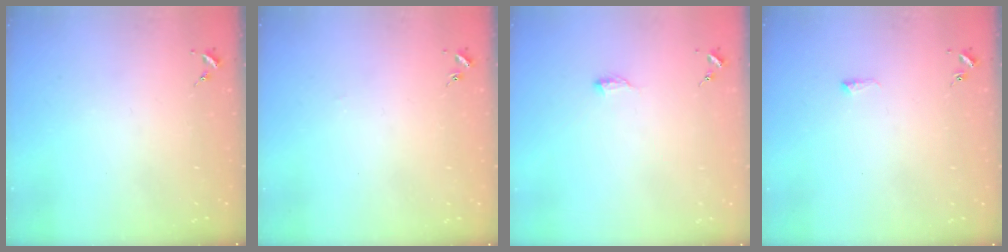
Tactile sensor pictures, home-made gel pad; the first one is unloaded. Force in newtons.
{"total": 1.1, "press": 1.1, "slide": 0.2}
{"total": 6.5, "press": 6.4, "slide": 0.7}
{"total": 6.1, "press": 6.1, "slide": 0.8}